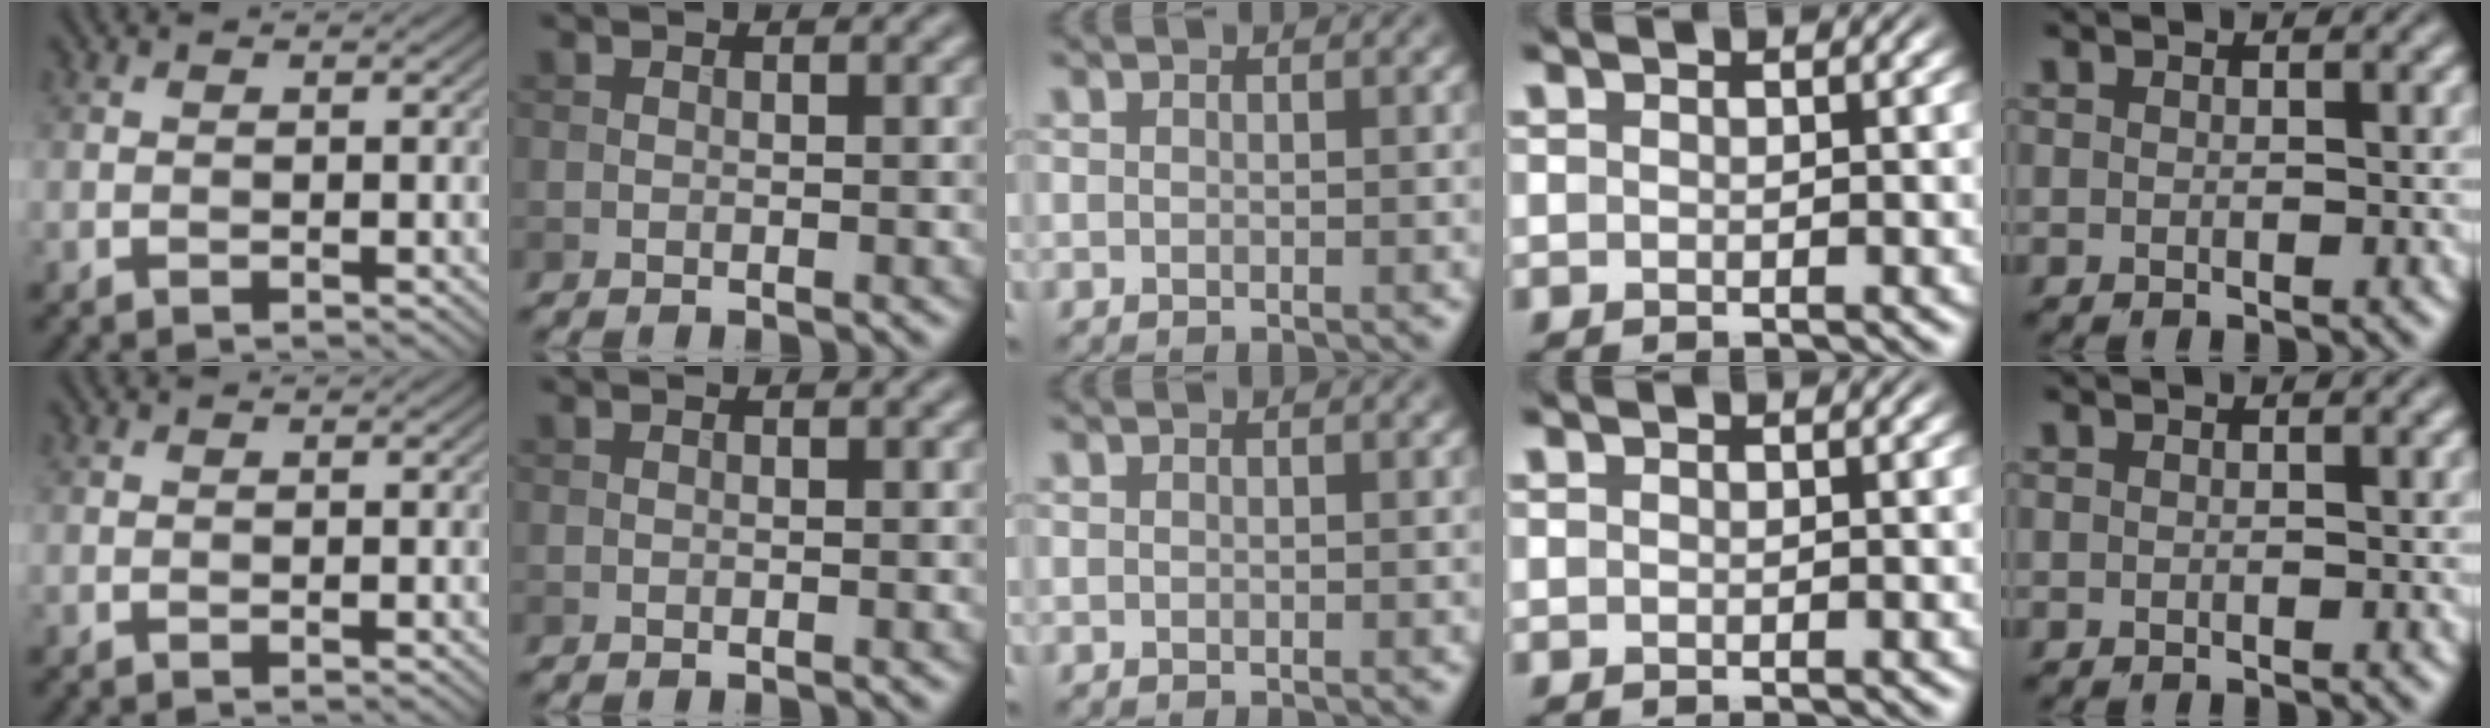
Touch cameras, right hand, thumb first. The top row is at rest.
{}